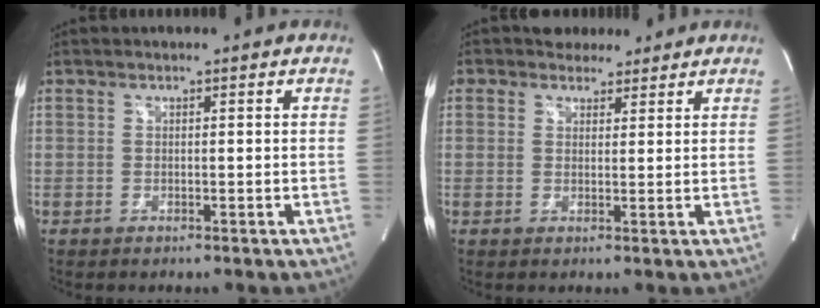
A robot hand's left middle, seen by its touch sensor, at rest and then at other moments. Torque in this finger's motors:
{"motor_torque": [0.53, -0.51, 0.01, 0.05]}